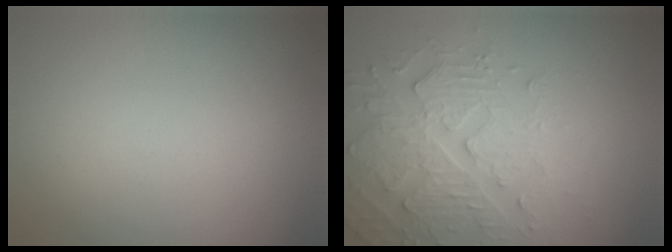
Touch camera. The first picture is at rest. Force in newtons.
{"total": 4.9, "press": 3.8, "slide": 3.0}